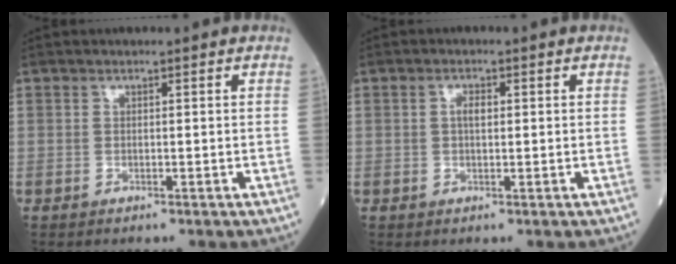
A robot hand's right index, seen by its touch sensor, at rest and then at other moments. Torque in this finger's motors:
{"motor_torque": [0.29, 0.07, 0.07, 0.05]}